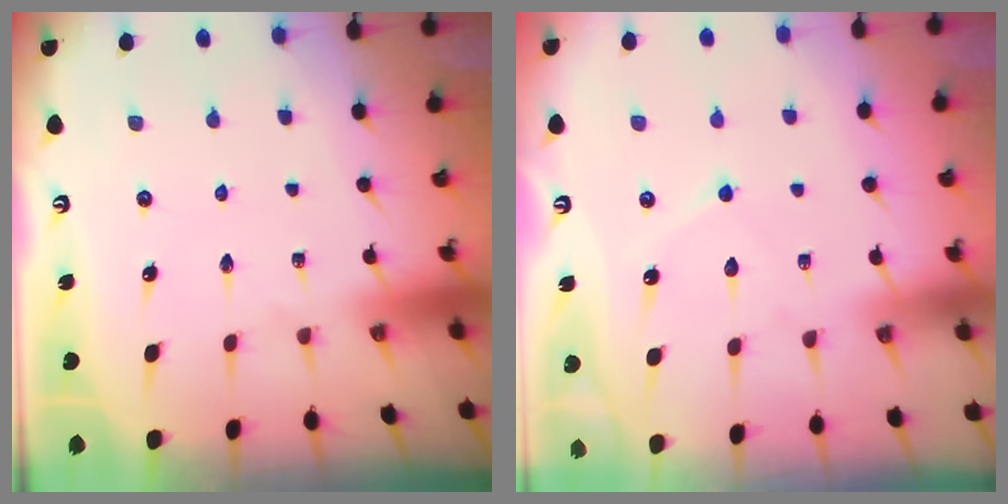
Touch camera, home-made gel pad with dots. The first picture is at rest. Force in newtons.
{"total": 4.4, "press": 4.4, "slide": 0.5}